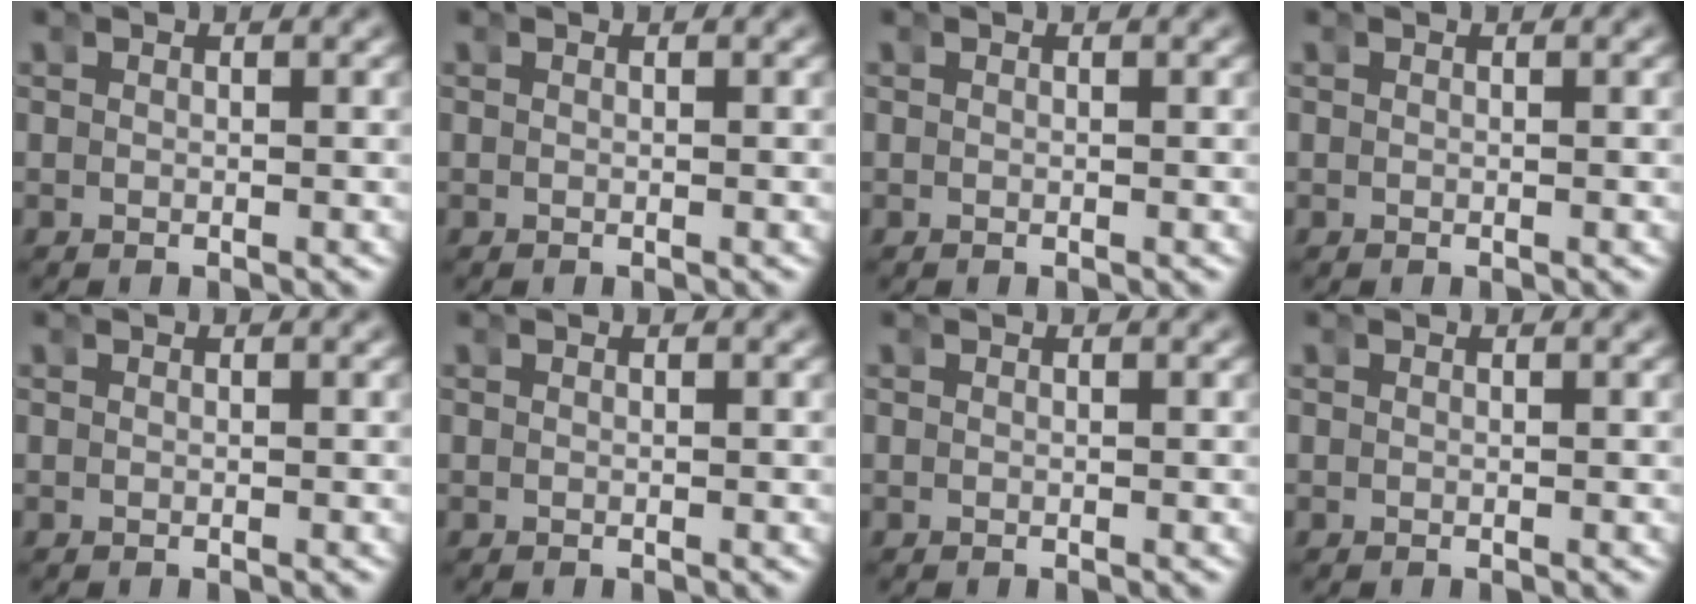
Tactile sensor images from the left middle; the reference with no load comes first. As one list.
[{"total": 0.0}, {"total": 0.0}, {"total": 0.0}, {"total": 0.0}, {"total": 0.0}, {"total": 0.0}, {"total": 0.0}]